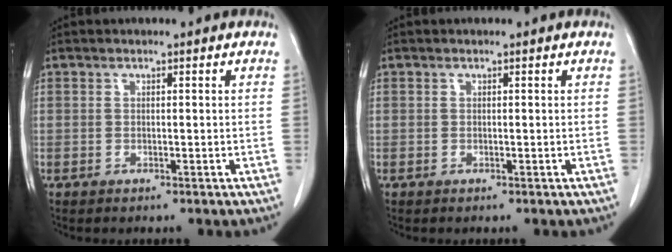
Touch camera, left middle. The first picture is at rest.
{"total": 0.0}